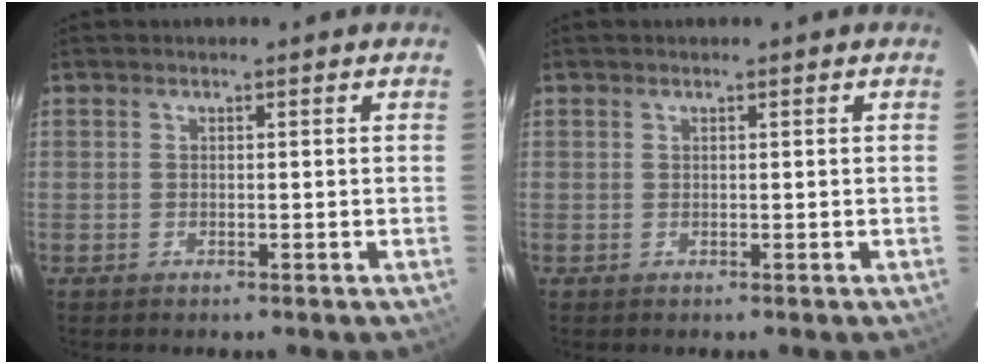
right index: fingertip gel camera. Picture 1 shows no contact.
{"total": 0.0}